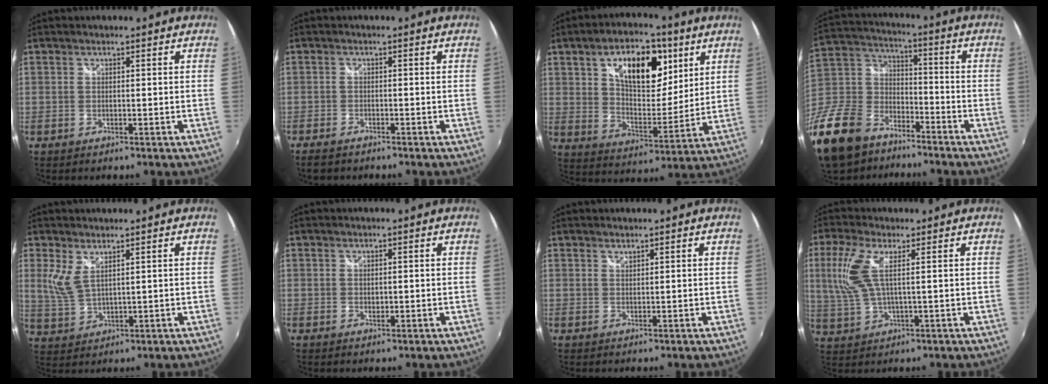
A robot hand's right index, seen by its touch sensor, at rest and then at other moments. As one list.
[{"total": 3.5, "force": [-3.0, 1.3, 1.3], "torque": [-0.038, -0.014, -0.057]}, {"total": 17.0, "force": [7.3, 8.8, 12.5], "torque": [-0.201, 0.010, 0.120]}, {"total": 27.0, "force": [-17.5, 16.0, 12.8], "torque": [-0.344, 0.010, -0.303]}, {"total": 4.6, "force": [2.5, 1.7, 3.4], "torque": [-0.077, -0.006, 0.054]}, {"total": 1.1, "force": [0.2, 0.7, 0.8], "torque": [-0.013, 0.000, 0.003]}, {"total": 0.6, "force": [0.6, 0.0, 0.0], "torque": [0.002, 0.000, 0.011]}, {"total": 8.1, "force": [2.0, 2.2, 7.5], "torque": [-0.171, 0.005, 0.047]}]